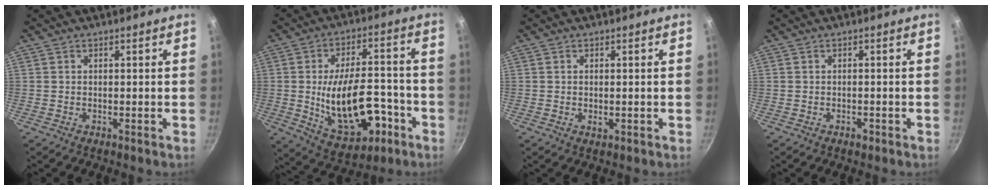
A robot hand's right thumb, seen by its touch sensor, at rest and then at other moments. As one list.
[{"total": 18.2, "force": [-4.7, 9.7, 14.7], "torque": [-0.208, 0.031, -0.050]}, {"total": 1.3, "force": [-0.2, 0.7, 1.1], "torque": [-0.018, -0.001, -0.002]}, {"total": 1.2, "force": [-0.7, 0.7, 0.7], "torque": [-0.011, 0.008, -0.008]}]